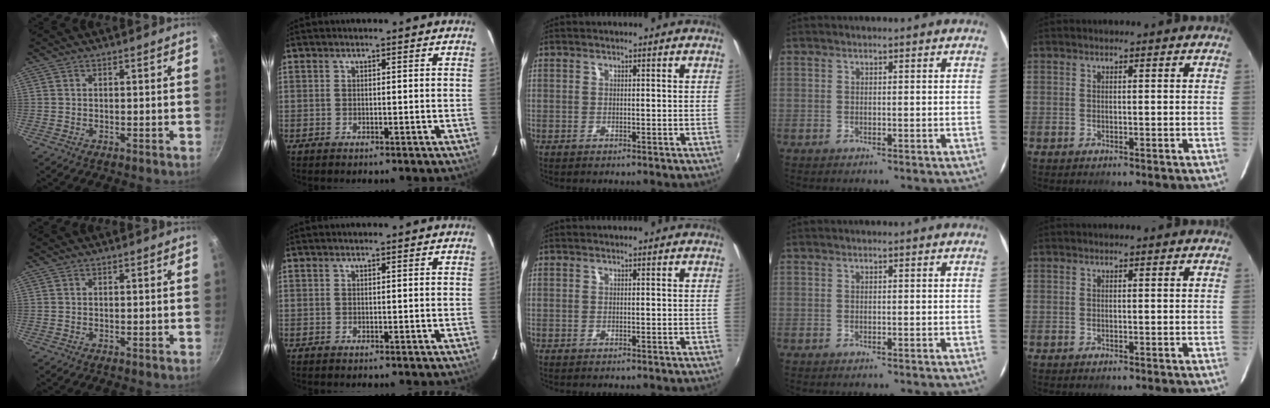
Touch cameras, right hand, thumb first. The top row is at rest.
{}